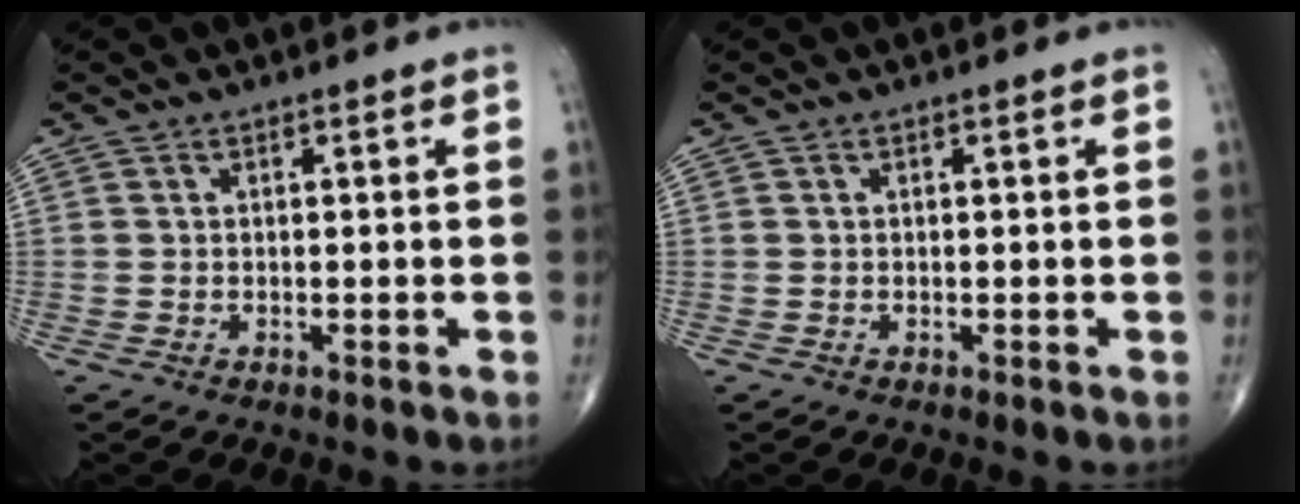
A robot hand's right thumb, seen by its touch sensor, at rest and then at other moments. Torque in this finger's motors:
{"motor_torque": [0.01, 0.01, -0.01, 0.00, 0.00]}